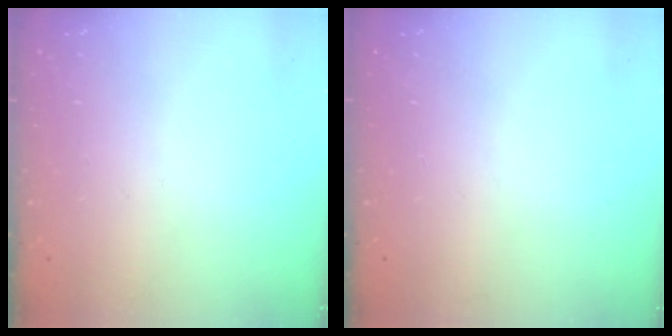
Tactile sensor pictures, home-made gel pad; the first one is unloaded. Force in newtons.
{"total": 0.0}